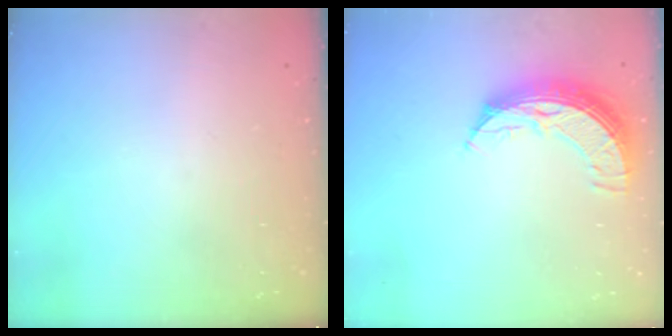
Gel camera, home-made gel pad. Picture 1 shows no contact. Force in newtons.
{"total": 10.6, "press": 10.6, "slide": 1.0}